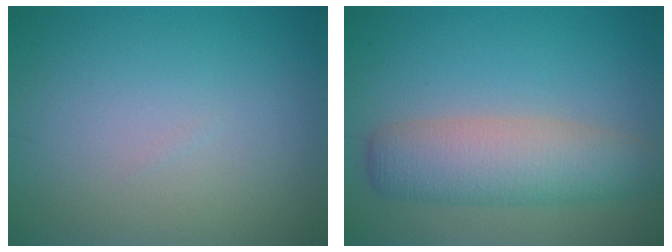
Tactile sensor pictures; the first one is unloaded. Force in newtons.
{"total": 5.5, "press": 5.5, "slide": 0.2}